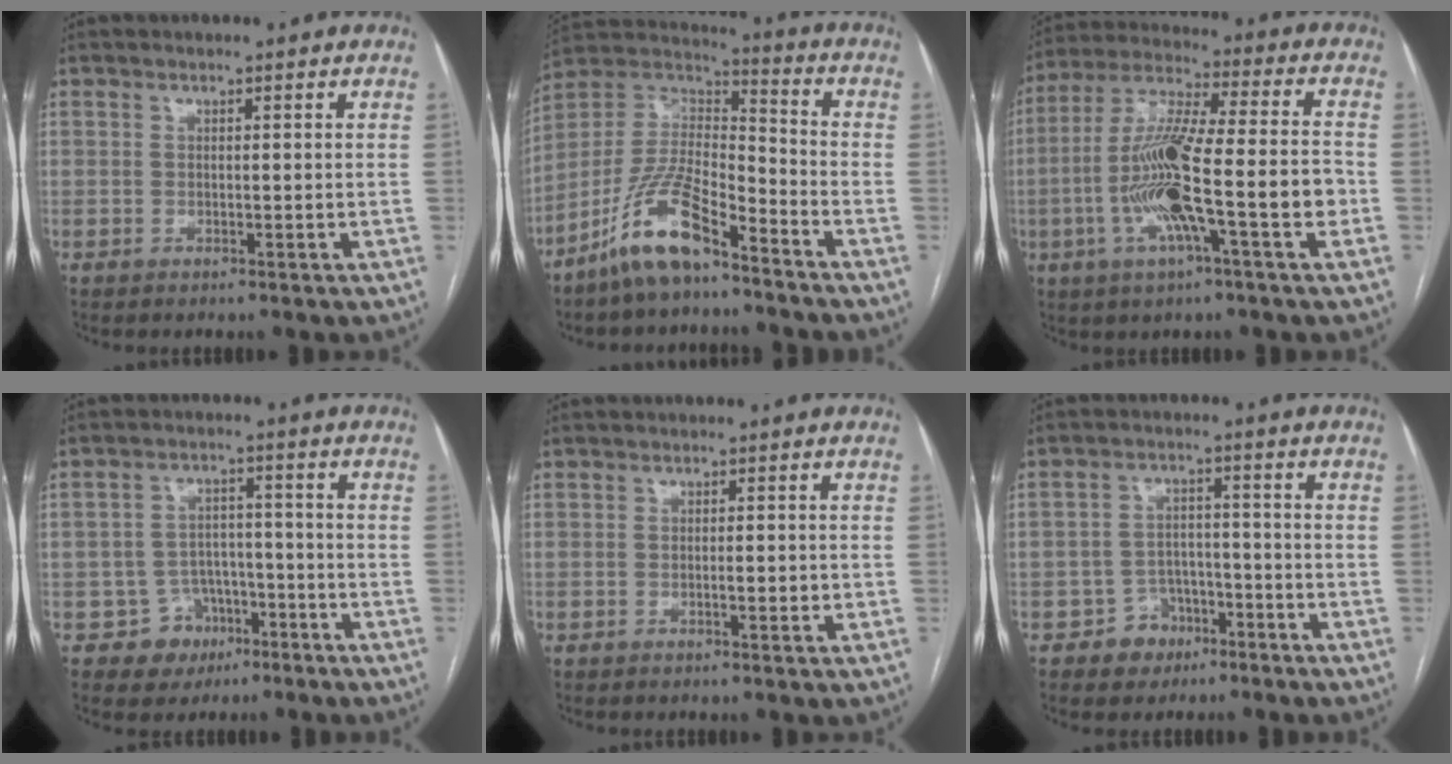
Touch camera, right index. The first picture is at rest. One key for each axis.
{"total": 13.5, "fx": -9.3, "fy": 3.6, "fz": 9.1, "tx": -0.193, "ty": 0.013, "tz": -0.177}
{"total": 16.9, "fx": -4.2, "fy": 1.6, "fz": 16.3, "tx": -0.307, "ty": 0.006, "tz": -0.073}
{"total": 6.2, "fx": -3.2, "fy": 5.3, "fz": 0.5, "tx": 0.006, "ty": 0.014, "tz": -0.042}
{"total": 1.9, "fx": -0.4, "fy": 0.6, "fz": 1.8, "tx": -0.031, "ty": 0.000, "tz": -0.004}
{"total": 5.4, "fx": -3.1, "fy": 4.3, "fz": 0.9, "tx": -0.006, "ty": 0.015, "tz": -0.045}